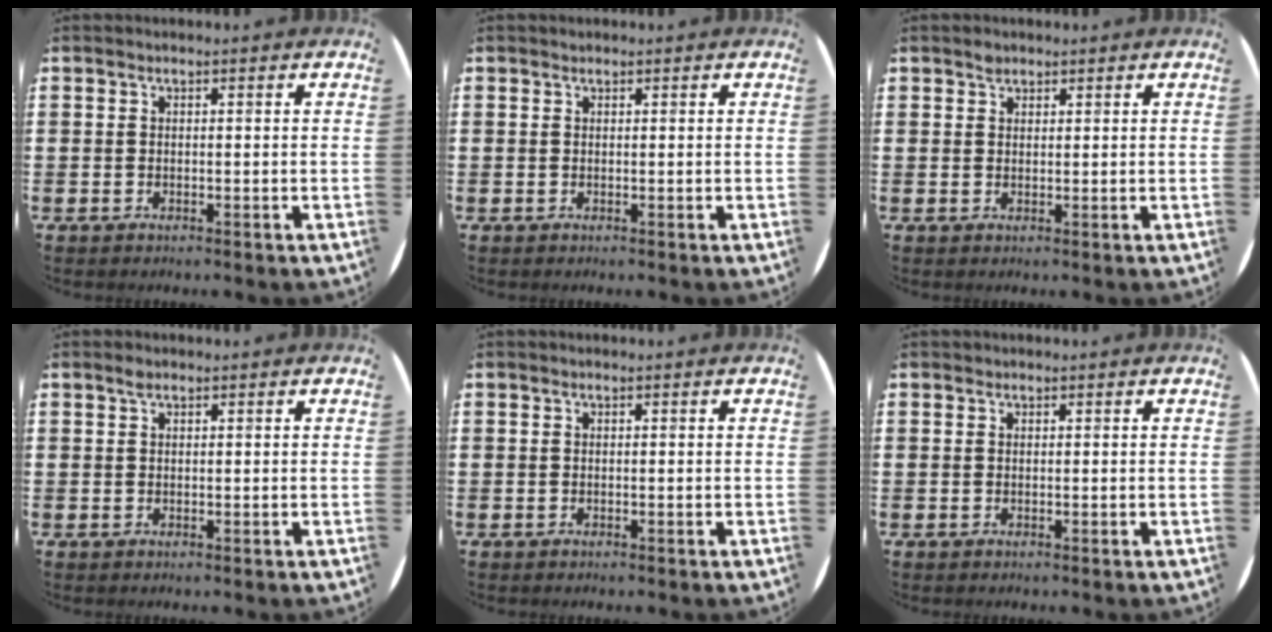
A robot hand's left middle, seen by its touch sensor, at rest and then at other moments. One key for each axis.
{"total": 0.0}
{"total": 1.2, "fx": 1.0, "fy": 0.6, "fz": 0.0, "tx": 0.006, "ty": -0.001, "tz": 0.019}
{"total": 0.7, "fx": 0.6, "fy": 0.2, "fz": 0.3, "tx": 0.000, "ty": -0.002, "tz": 0.009}
{"total": 0.0}
{"total": 0.0}